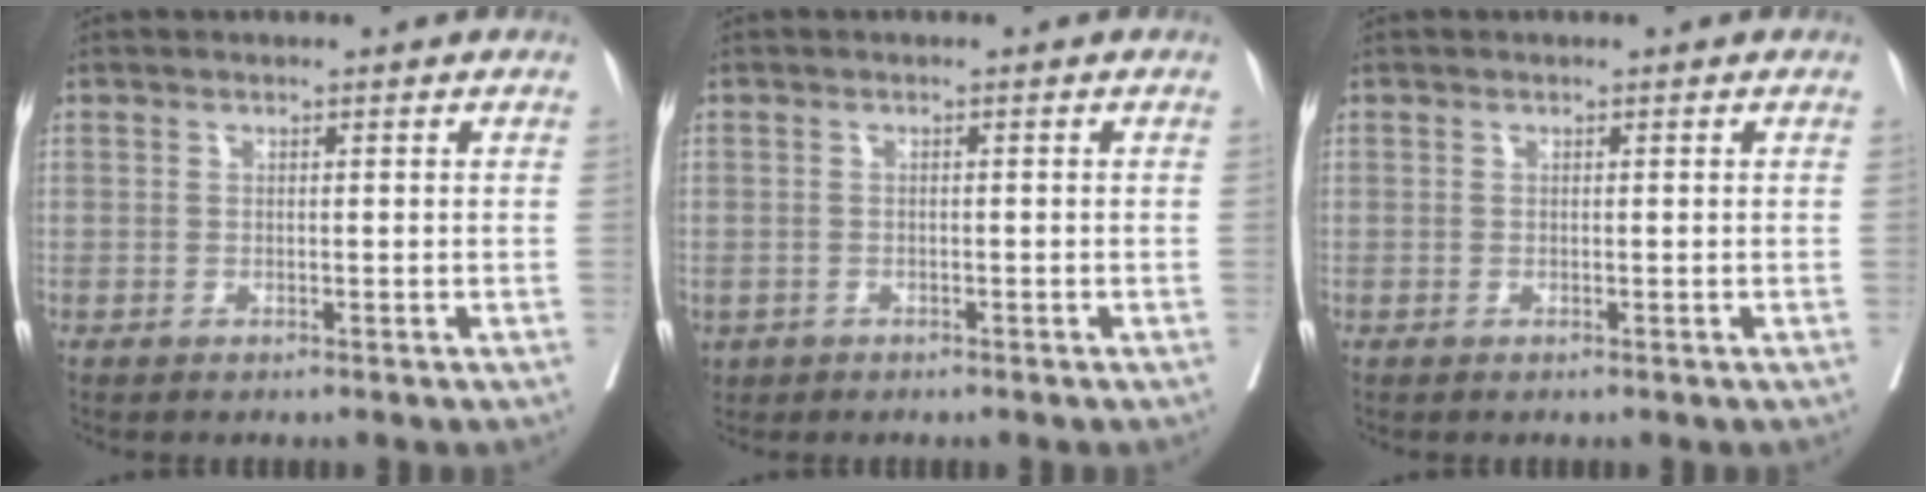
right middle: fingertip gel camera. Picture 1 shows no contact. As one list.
[{"total": 2.2, "force": [-1.4, 1.6, 0.5], "torque": [-0.013, -0.002, -0.022]}, {"total": 0.0}]